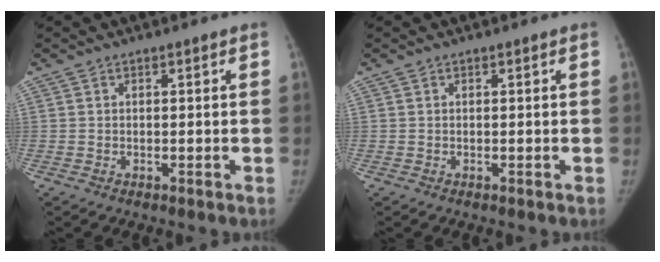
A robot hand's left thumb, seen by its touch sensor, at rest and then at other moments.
{"total": 0.0}